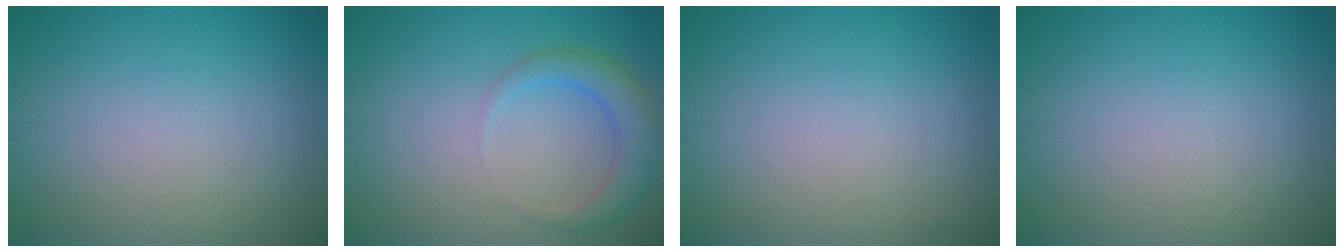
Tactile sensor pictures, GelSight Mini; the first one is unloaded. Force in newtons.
{"total": 3.3, "press": 3.3, "slide": 0.2}
{"total": 0.0}
{"total": 0.0}